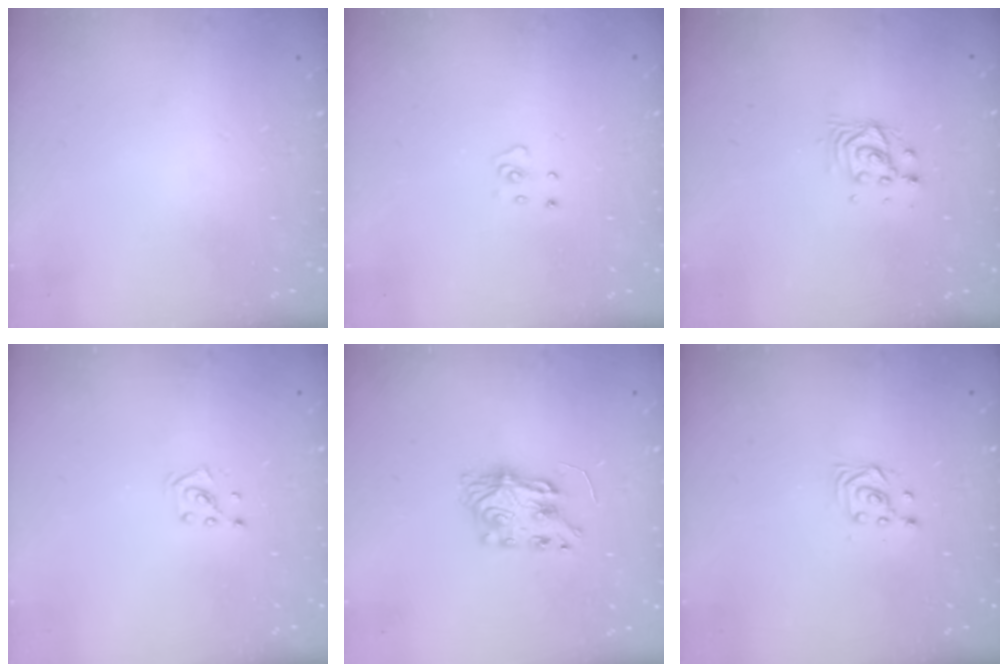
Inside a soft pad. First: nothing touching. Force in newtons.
{"total": 3.9, "press": 3.9, "slide": 0.3}
{"total": 5.4, "press": 5.4, "slide": 0.1}
{"total": 2.2, "press": 2.2, "slide": 0.3}
{"total": 7.5, "press": 7.5, "slide": 0.3}
{"total": 3.6, "press": 3.5, "slide": 1.2}